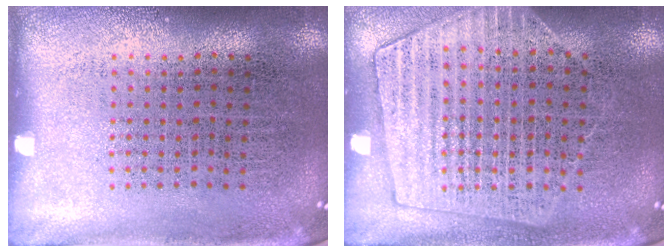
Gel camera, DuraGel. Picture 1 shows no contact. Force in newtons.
{"total": 1.4, "press": 1.4, "slide": 0.3}